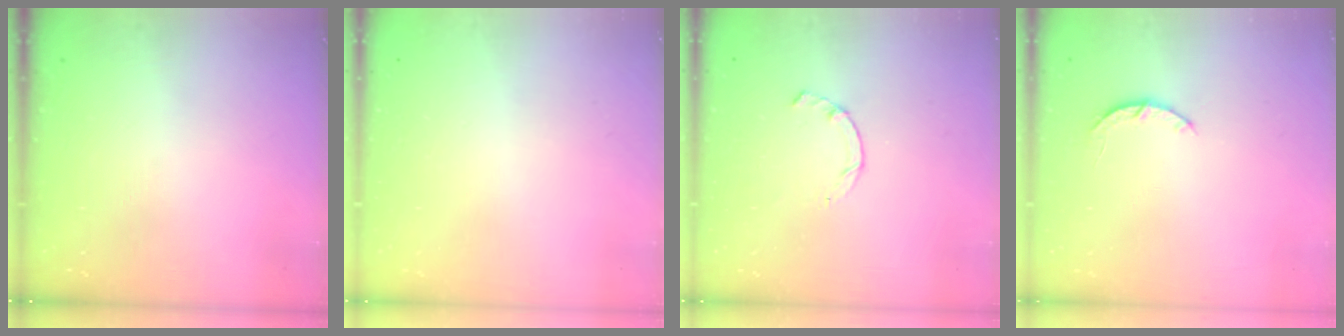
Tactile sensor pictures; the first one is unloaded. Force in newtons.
{"total": 2.6, "press": 2.6, "slide": 0.2}
{"total": 1.7, "press": 1.6, "slide": 0.4}
{"total": 3.0, "press": 3.0, "slide": 0.5}